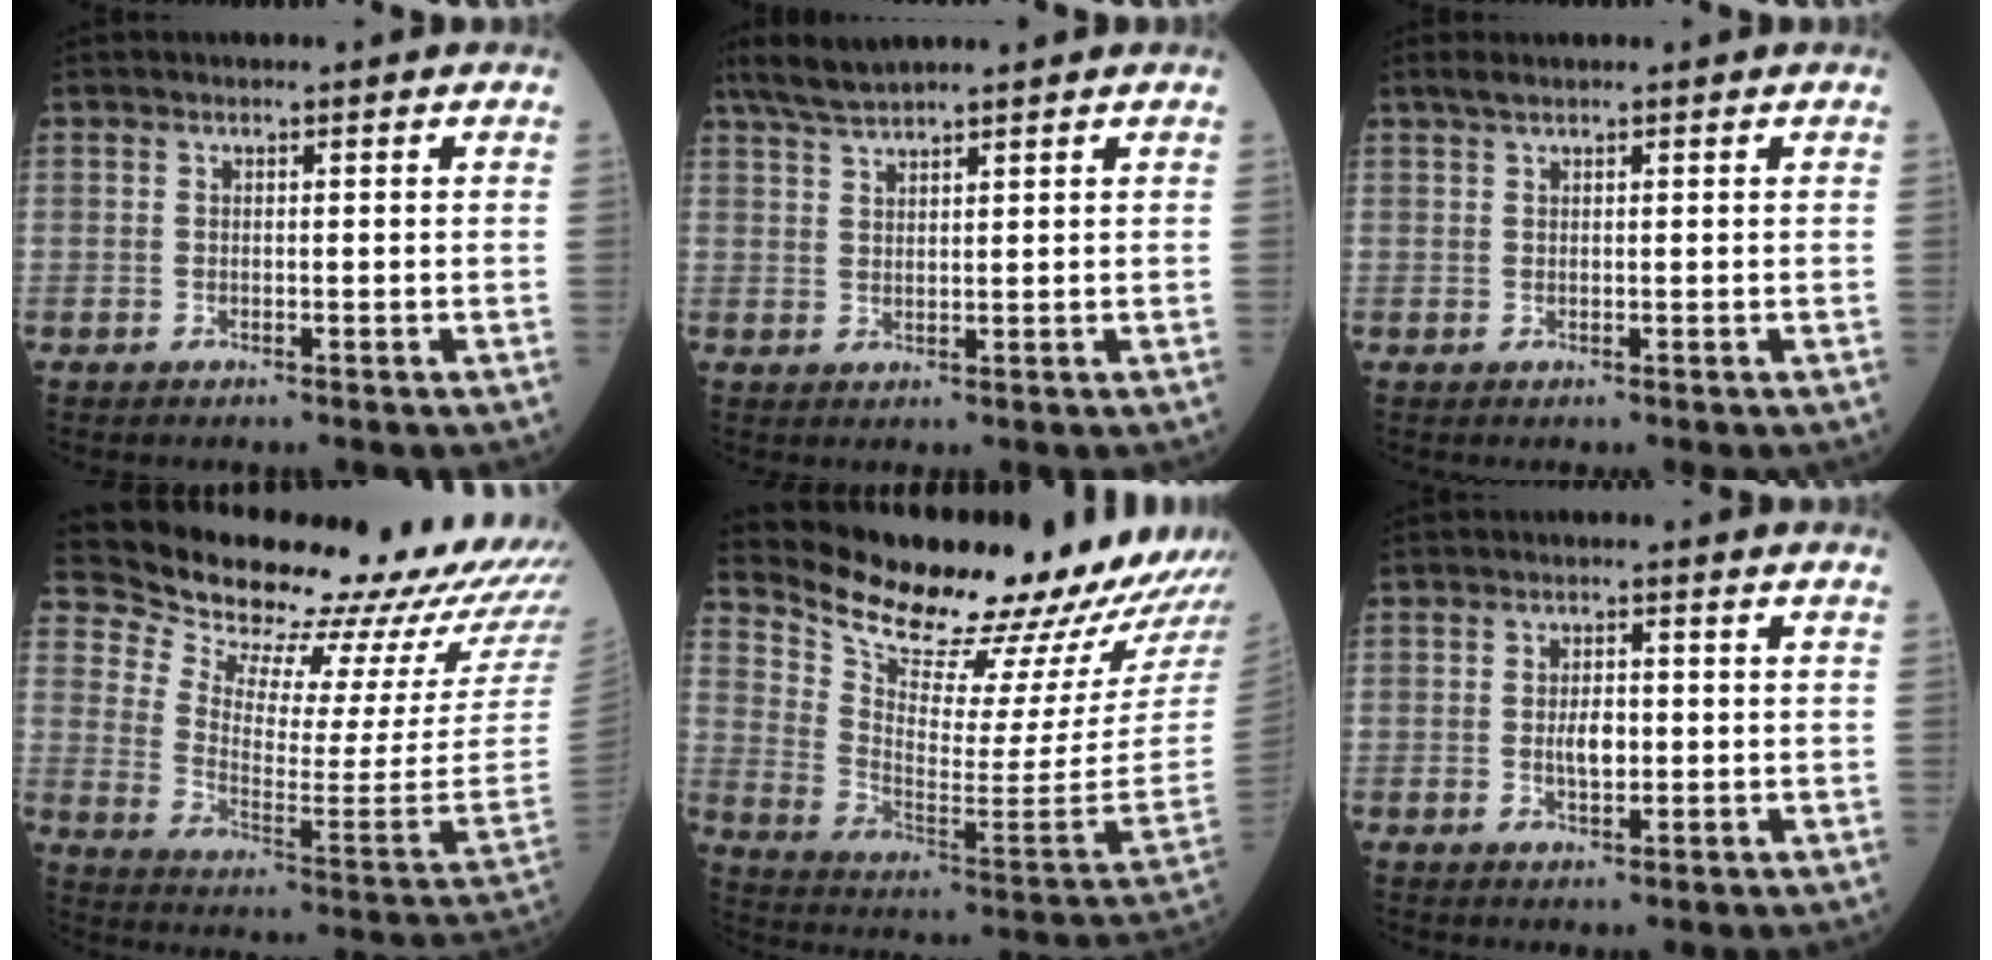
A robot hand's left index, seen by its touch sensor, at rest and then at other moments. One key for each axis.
{"total": 6.1, "fx": 5.2, "fy": 0.4, "fz": 3.1, "tx": -0.061, "ty": 0.025, "tz": 0.099}
{"total": 1.7, "fx": 1.4, "fy": 0.4, "fz": 1.0, "tx": -0.021, "ty": 0.015, "tz": 0.025}
{"total": 25.2, "fx": 24.2, "fy": 0.9, "fz": 6.9, "tx": -0.137, "ty": -0.141, "tz": 0.319}
{"total": 24.8, "fx": 22.9, "fy": 2.1, "fz": 9.2, "tx": -0.164, "ty": -0.107, "tz": 0.327}
{"total": 3.2, "fx": -0.4, "fy": 1.5, "fz": 2.9, "tx": -0.051, "ty": -0.003, "tz": -0.007}